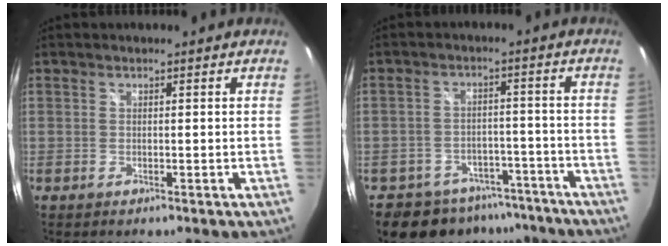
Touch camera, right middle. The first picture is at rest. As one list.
[{"total": 12.4, "force": [-9.6, 7.1, 3.3], "torque": [-0.077, 0.014, -0.120]}]